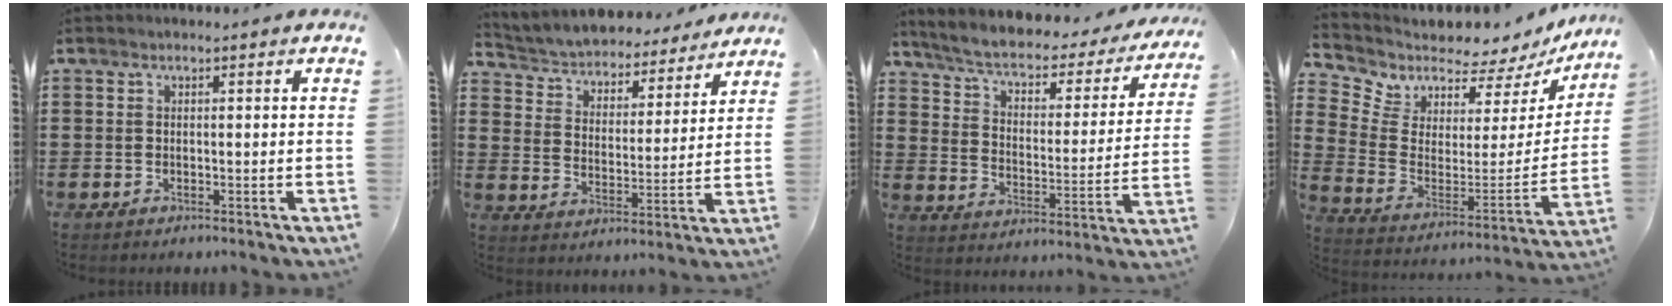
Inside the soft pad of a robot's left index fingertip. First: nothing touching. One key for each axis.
{"total": 4.3, "fx": 4.2, "fy": 0.5, "fz": 0.3, "tx": -0.032, "ty": -0.037, "tz": 0.065}
{"total": 4.1, "fx": 2.7, "fy": 1.6, "fz": 2.7, "tx": -0.066, "ty": -0.023, "tz": 0.037}
{"total": 4.5, "fx": 3.8, "fy": 2.4, "fz": 0.6, "tx": -0.046, "ty": -0.048, "tz": 0.066}